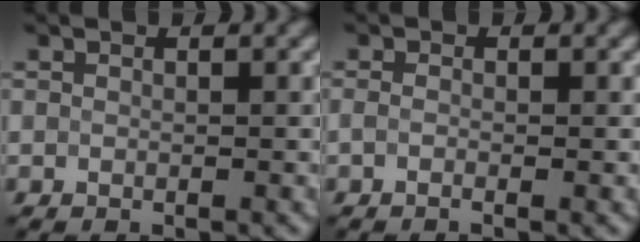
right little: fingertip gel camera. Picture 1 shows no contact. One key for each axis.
{"total": 1.3, "fx": -0.8, "fy": 0.3, "fz": 0.9, "tx": -0.008, "ty": -0.004, "tz": -0.011}